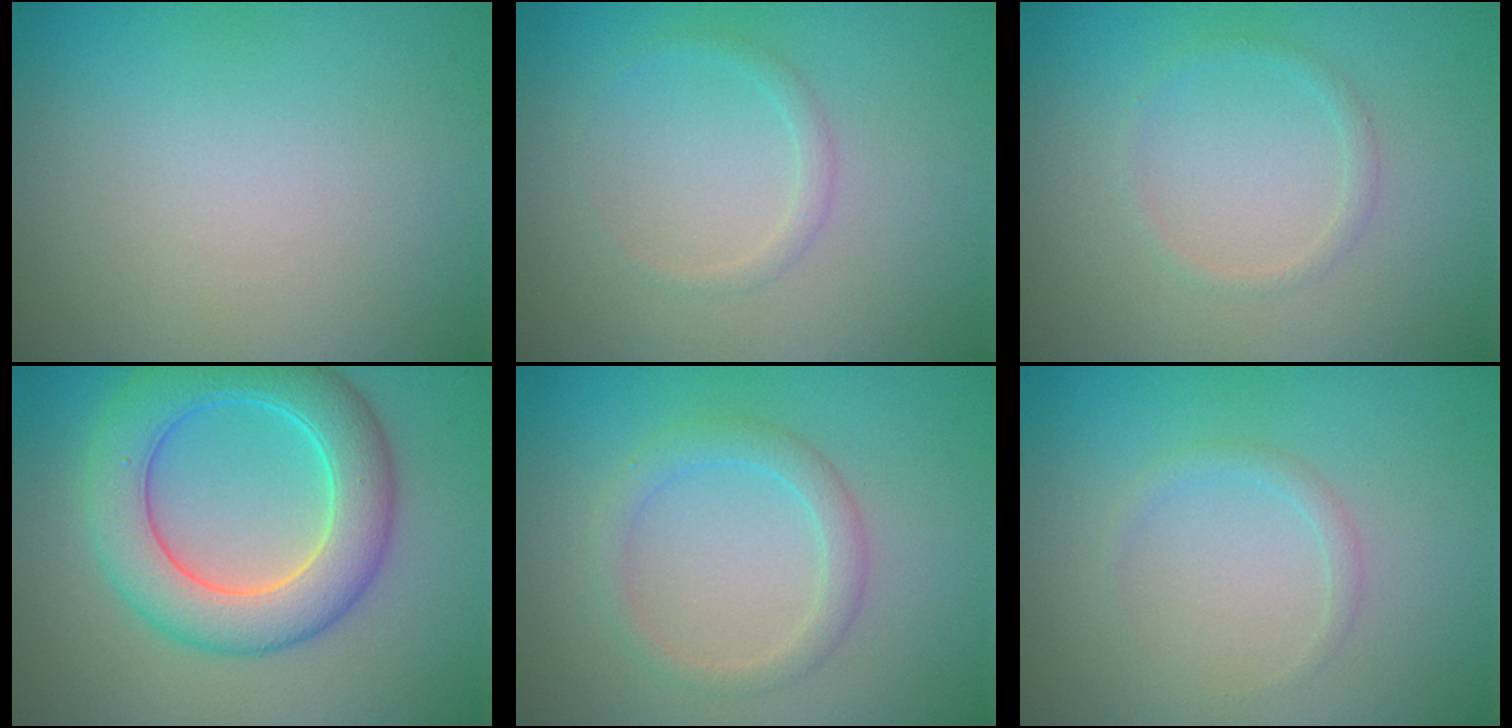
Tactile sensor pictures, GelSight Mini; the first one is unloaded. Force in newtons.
{"total": 1.0, "press": 1.0, "slide": 0.1}
{"total": 1.0, "press": 1.0, "slide": 0.0}
{"total": 7.6, "press": 7.6, "slide": 0.2}
{"total": 2.2, "press": 2.2, "slide": 0.1}
{"total": 1.0, "press": 1.0, "slide": 0.0}